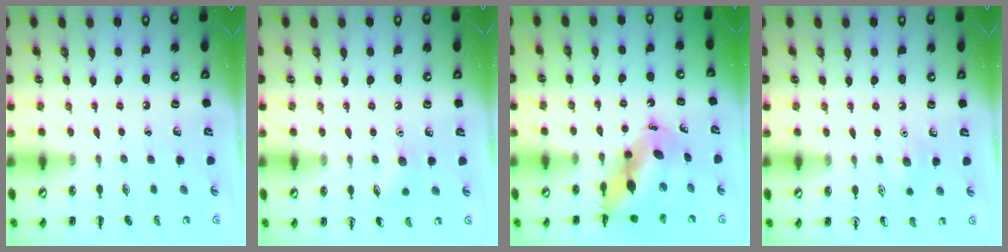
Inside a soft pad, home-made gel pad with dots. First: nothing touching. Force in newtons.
{"total": 4.8, "press": 4.5, "slide": 1.5}
{"total": 10.4, "press": 10.0, "slide": 2.9}
{"total": 6.2, "press": 6.0, "slide": 1.7}